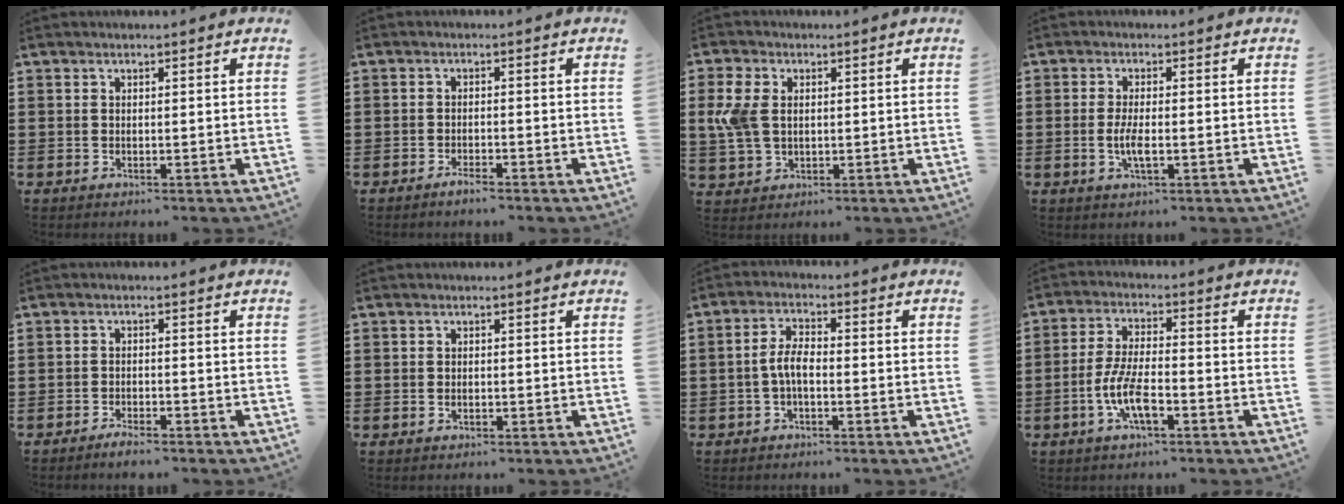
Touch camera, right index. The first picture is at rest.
{"total": 1.6, "force": [-1.5, 0.1, 0.7], "torque": [-0.014, -0.004, -0.026]}
{"total": 5.9, "force": [0.9, 4.0, 4.2], "torque": [-0.127, 0.001, 0.006]}
{"total": 3.5, "force": [-0.8, 0.8, 3.3], "torque": [-0.072, -0.005, -0.019]}
{"total": 1.9, "force": [-1.8, 0.1, 0.6], "torque": [-0.015, 0.000, -0.035]}
{"total": 0.6, "force": [-0.3, 0.4, 0.4], "torque": [-0.010, -0.002, -0.005]}
{"total": 4.3, "force": [-1.2, 1.7, 3.8], "torque": [-0.090, 0.000, -0.028]}
{"total": 7.5, "force": [-2.8, 2.3, 6.5], "torque": [-0.149, -0.012, -0.057]}